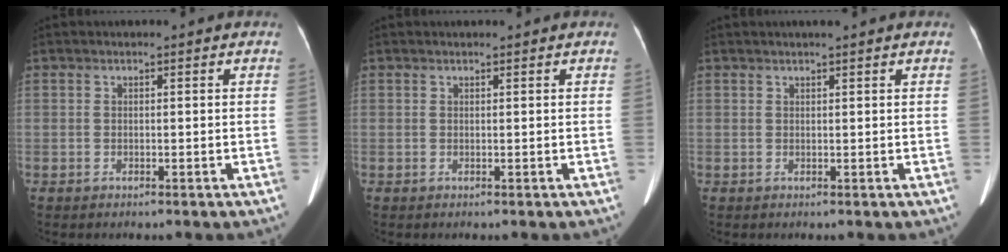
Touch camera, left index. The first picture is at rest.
{"total": 0.9, "force": [-0.8, -0.2, -0.5], "torque": [0.010, 0.007, -0.013]}
{"total": 0.7, "force": [0.3, -0.3, 0.5], "torque": [0.000, 0.015, 0.001]}